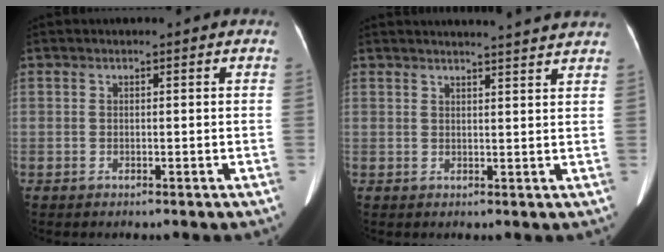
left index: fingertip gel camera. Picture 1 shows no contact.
{"total": 10.6, "force": [10.1, -0.5, 3.2], "torque": [-0.041, -0.001, 0.108]}